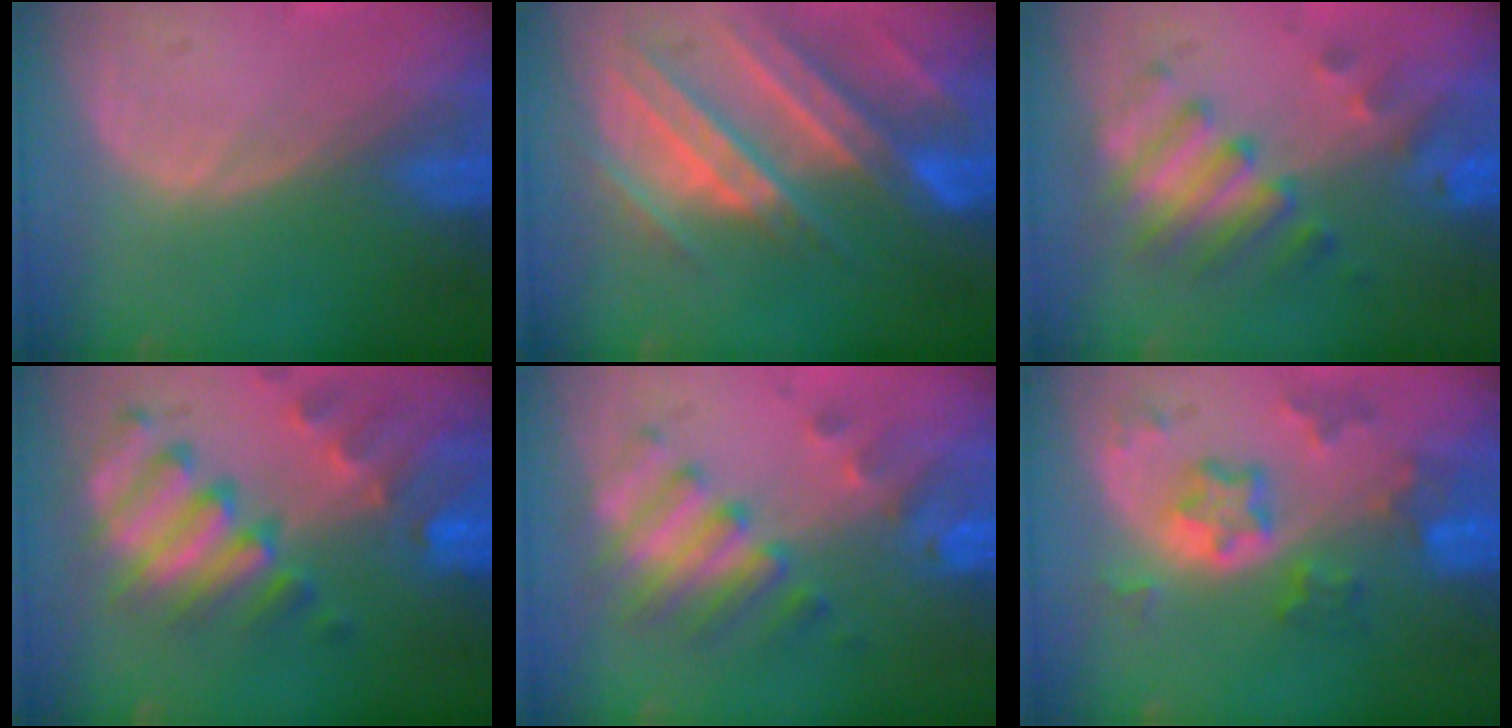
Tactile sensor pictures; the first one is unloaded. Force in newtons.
{"total": 11.1, "press": 9.9, "slide": 5.1}
{"total": 7.1, "press": 6.8, "slide": 2.0}
{"total": 10.7, "press": 9.2, "slide": 5.5}
{"total": 7.9, "press": 7.1, "slide": 3.4}
{"total": 7.5, "press": 6.6, "slide": 3.6}